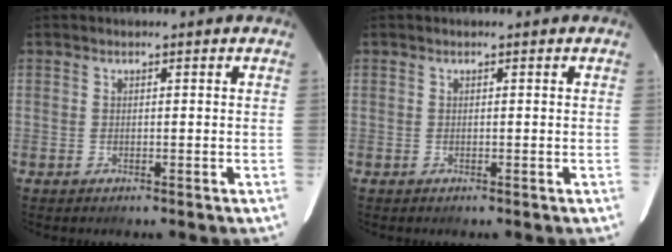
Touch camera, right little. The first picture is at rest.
{"total": 0.0}